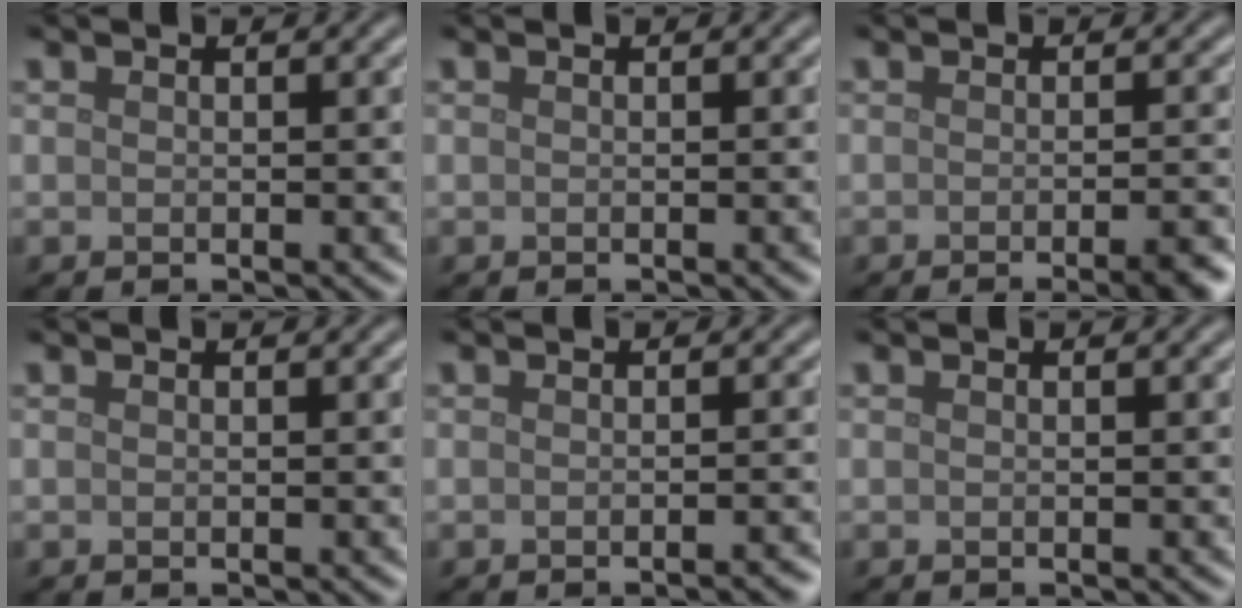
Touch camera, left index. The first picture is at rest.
{"total": 0.6, "force": [-0.2, 0.1, 0.5], "torque": [-0.006, 0.001, -0.002]}
{"total": 4.6, "force": [-2.3, 1.2, 3.7], "torque": [-0.032, 0.002, -0.027]}
{"total": 0.0}
{"total": 1.5, "force": [-1.0, 0.4, 1.1], "torque": [-0.006, 0.000, -0.016]}
{"total": 0.0}